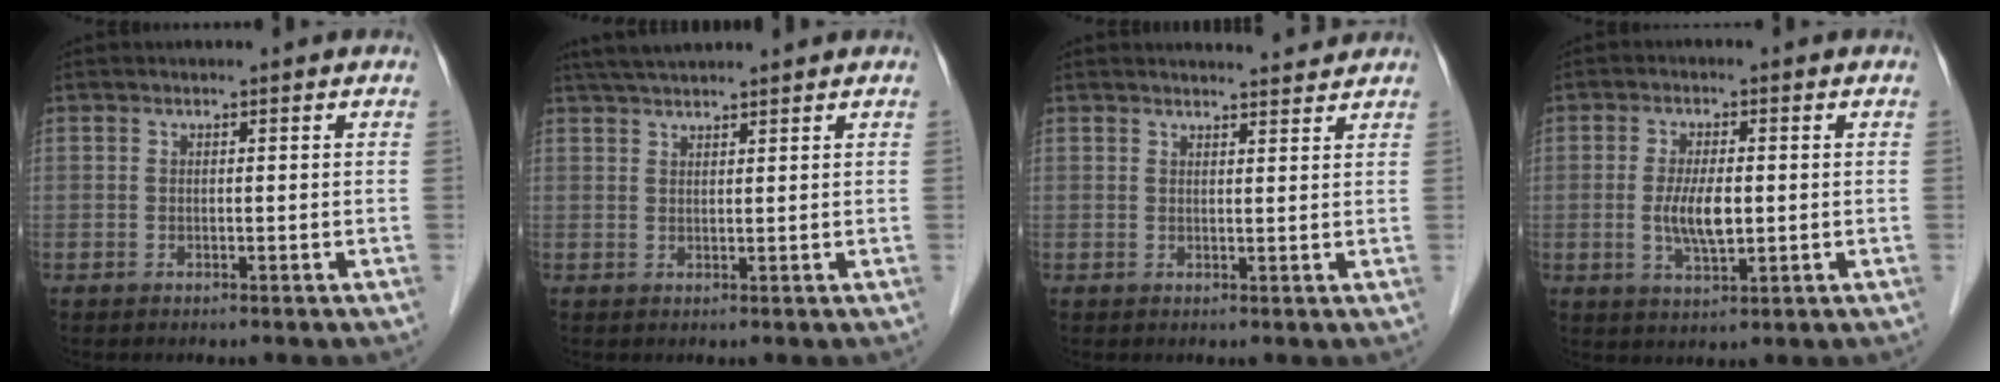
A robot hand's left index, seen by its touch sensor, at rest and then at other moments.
{"total": 5.5, "force": [5.0, 0.2, 2.4], "torque": [-0.039, 0.035, 0.087]}
{"total": 4.2, "force": [4.2, 0.2, 0.5], "torque": [-0.013, 0.005, 0.049]}
{"total": 5.4, "force": [-0.3, 1.7, 5.2], "torque": [-0.106, -0.007, -0.004]}